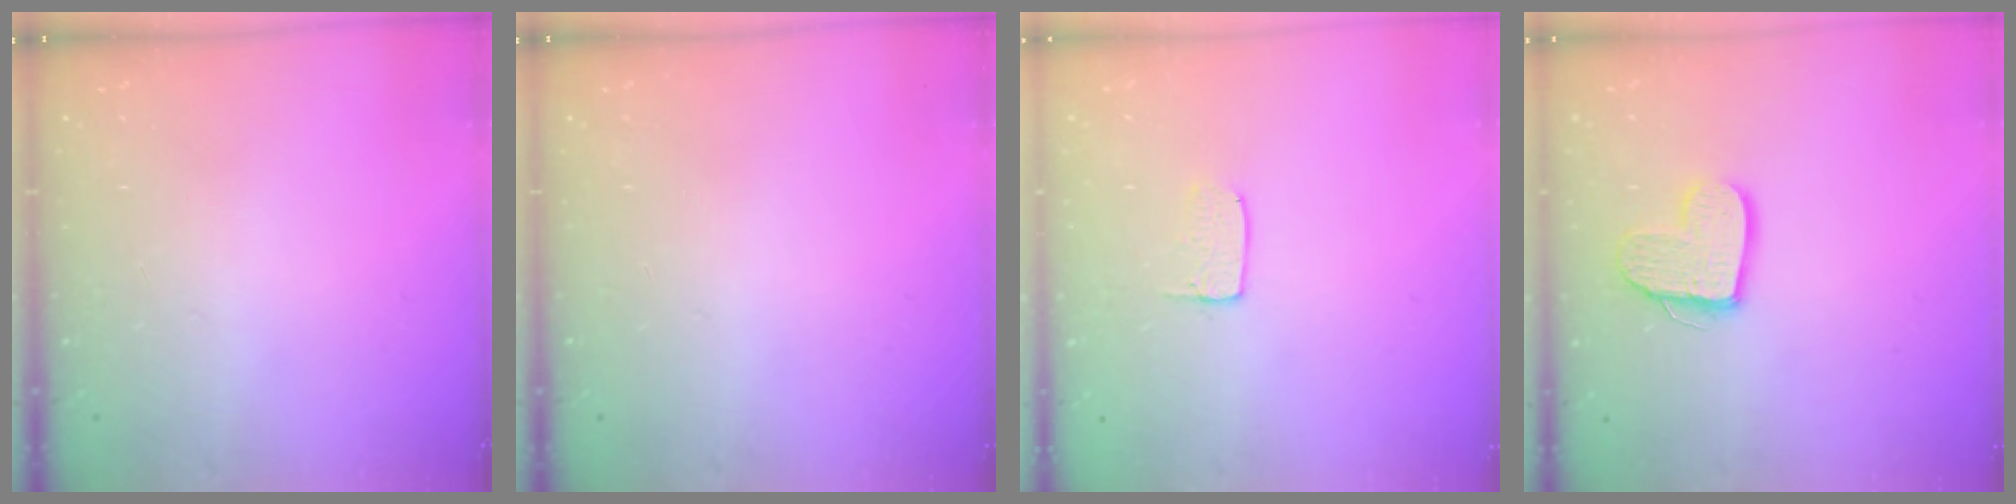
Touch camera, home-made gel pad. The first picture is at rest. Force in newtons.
{"total": 0.0}
{"total": 3.8, "press": 3.8, "slide": 0.2}
{"total": 11.8, "press": 11.7, "slide": 1.2}